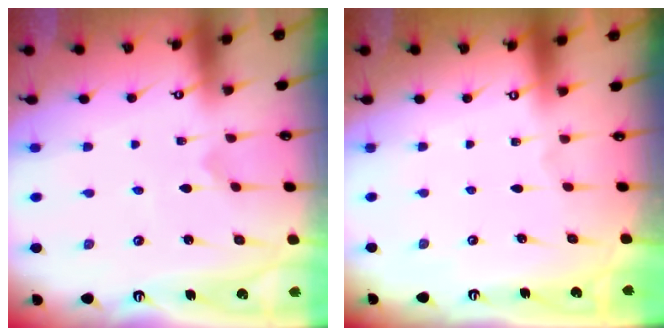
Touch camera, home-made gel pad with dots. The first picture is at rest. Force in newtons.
{"total": 0.0}